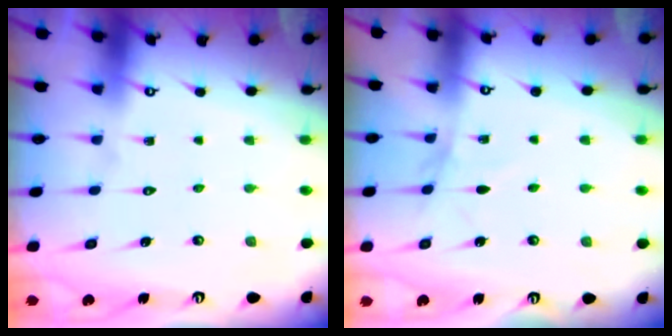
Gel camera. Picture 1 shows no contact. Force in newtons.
{"total": 4.3, "press": 4.3, "slide": 0.4}